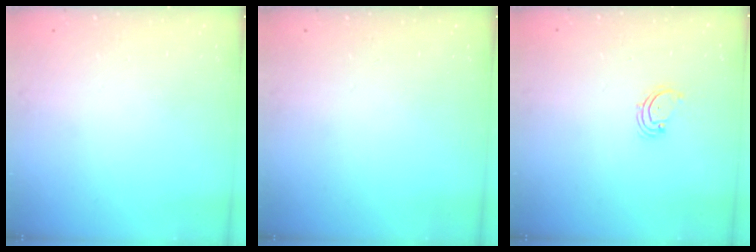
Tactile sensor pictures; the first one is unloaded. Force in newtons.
{"total": 0.0}
{"total": 2.1, "press": 2.1, "slide": 0.3}